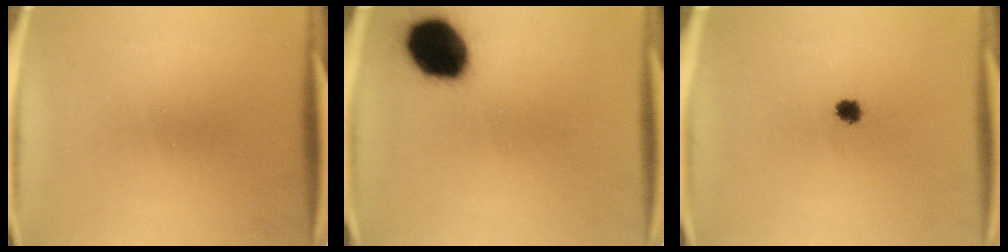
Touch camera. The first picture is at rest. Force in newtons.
{"total": 15.9}
{"total": 2.4}